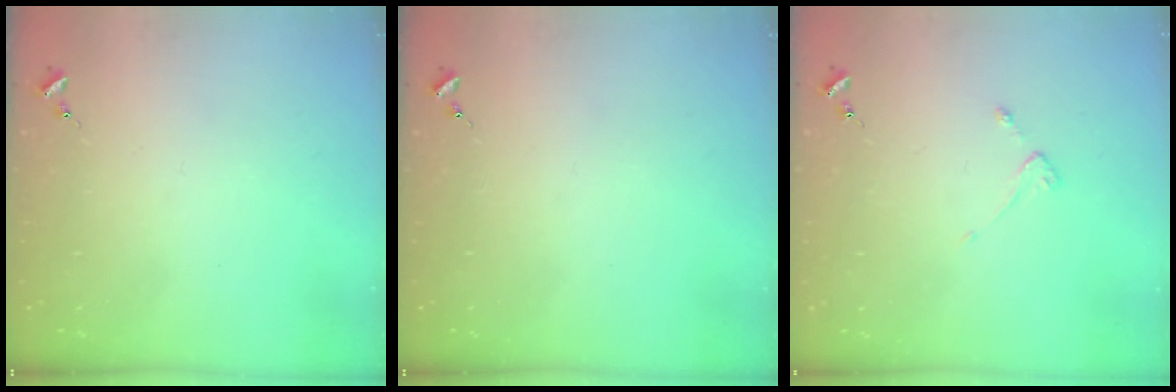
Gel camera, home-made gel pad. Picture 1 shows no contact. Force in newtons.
{"total": 0.0}
{"total": 2.2, "press": 2.1, "slide": 0.4}